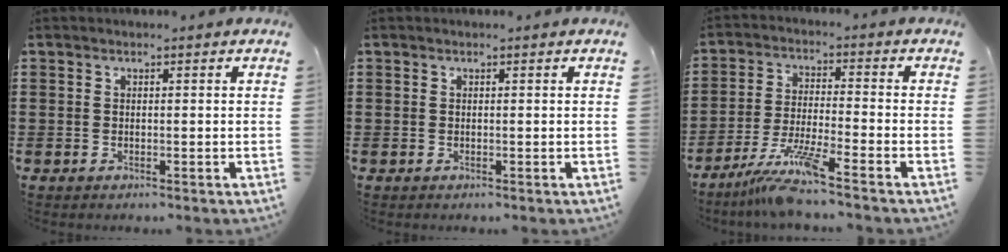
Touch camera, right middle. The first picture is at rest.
{"total": 0.0}
{"total": 7.7, "force": [-6.2, -0.2, 4.7], "torque": [-0.098, -0.017, -0.120]}